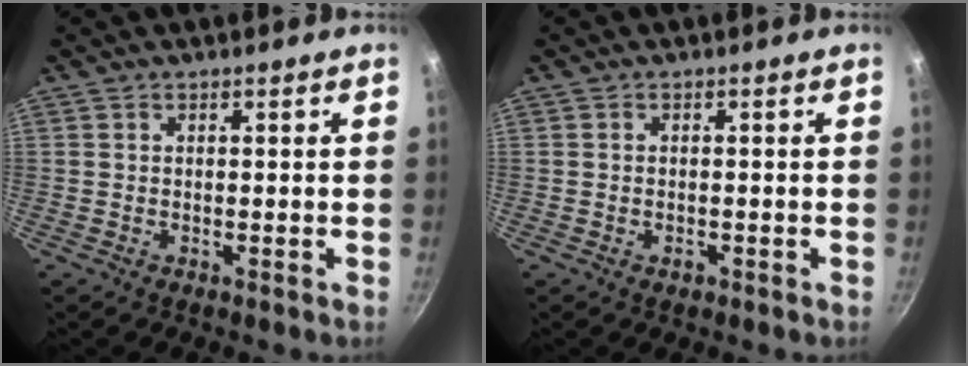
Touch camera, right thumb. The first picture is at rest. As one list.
[{"total": 1.1, "force": [-0.5, 0.7, 0.7], "torque": [-0.010, 0.002, -0.009]}]